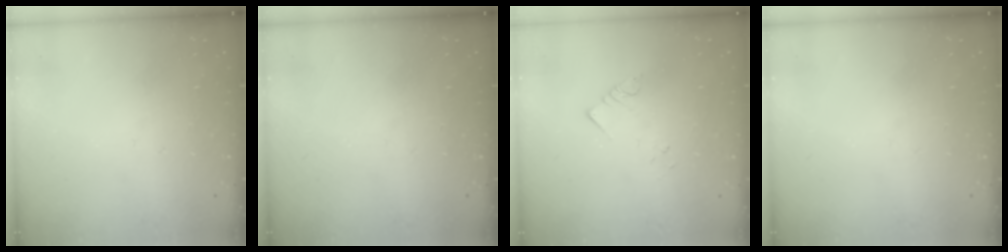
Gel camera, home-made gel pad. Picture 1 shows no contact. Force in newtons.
{"total": 0.0}
{"total": 2.9, "press": 2.9, "slide": 0.4}
{"total": 0.0}